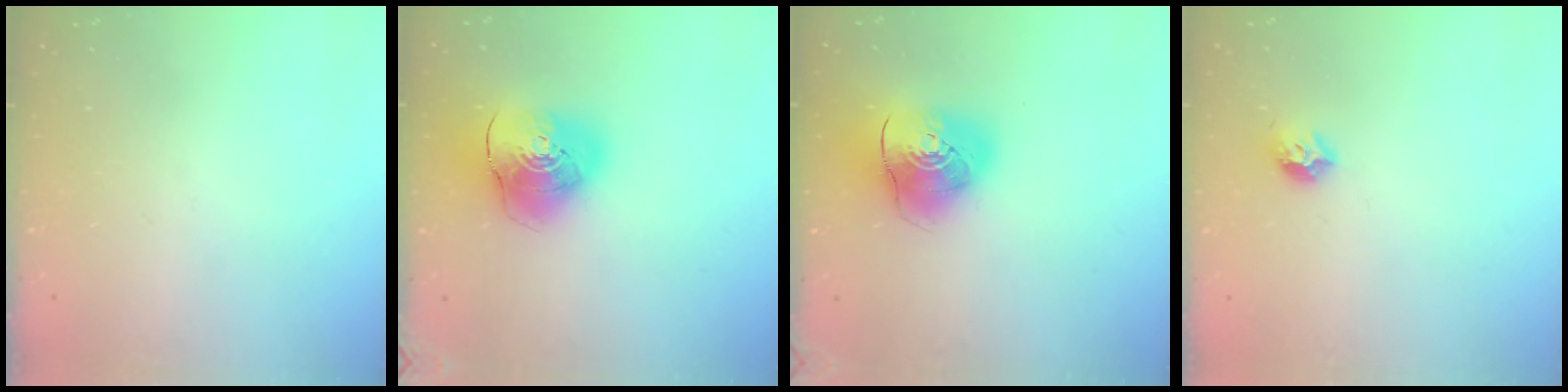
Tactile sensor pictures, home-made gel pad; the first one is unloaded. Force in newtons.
{"total": 14.4, "press": 14.2, "slide": 2.1}
{"total": 12.8, "press": 12.6, "slide": 2.1}
{"total": 7.9, "press": 7.9, "slide": 0.7}